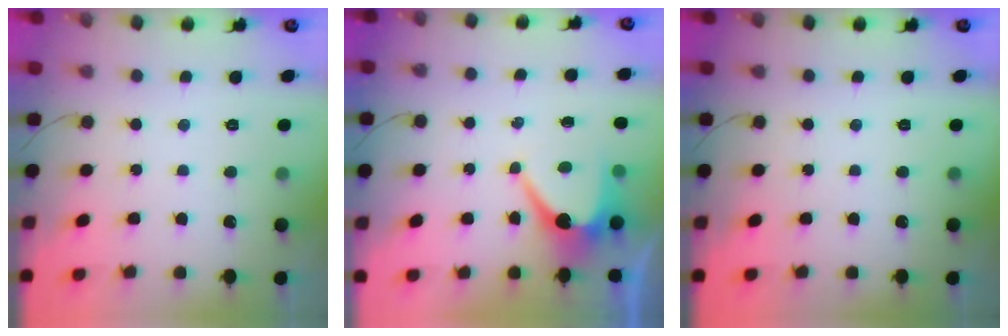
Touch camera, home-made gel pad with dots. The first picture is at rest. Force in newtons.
{"total": 7.1, "press": 7.0, "slide": 0.5}
{"total": 0.0}